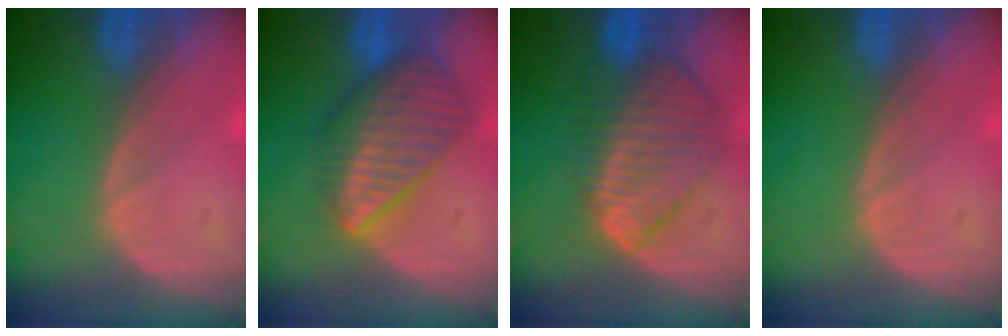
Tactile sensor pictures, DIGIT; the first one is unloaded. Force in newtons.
{"total": 8.2, "press": 7.3, "slide": 3.7}
{"total": 8.7, "press": 7.7, "slide": 4.0}
{"total": 0.0}